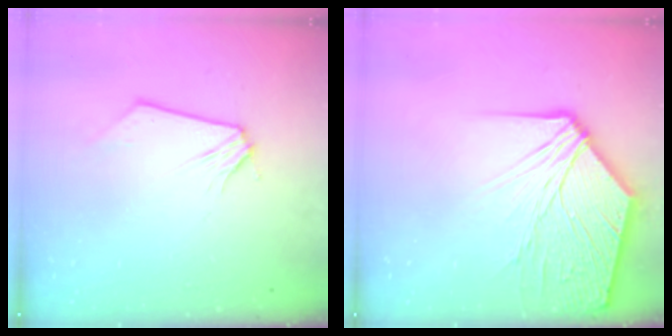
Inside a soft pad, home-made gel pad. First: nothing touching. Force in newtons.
{"total": 14.5, "press": 14.4, "slide": 1.9}